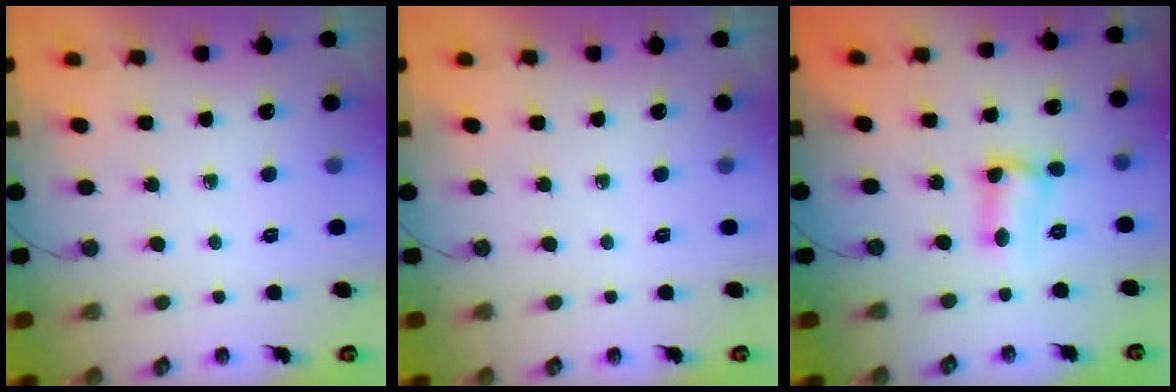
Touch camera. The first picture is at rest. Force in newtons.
{"total": 0.0}
{"total": 5.0, "press": 4.7, "slide": 1.6}